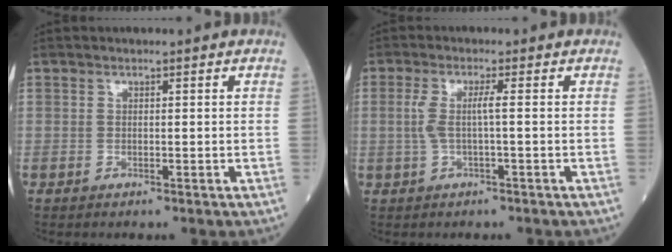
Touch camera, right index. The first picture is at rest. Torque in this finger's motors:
{"motor_torque": [0.78, 0.07, 0.36, 0.12]}